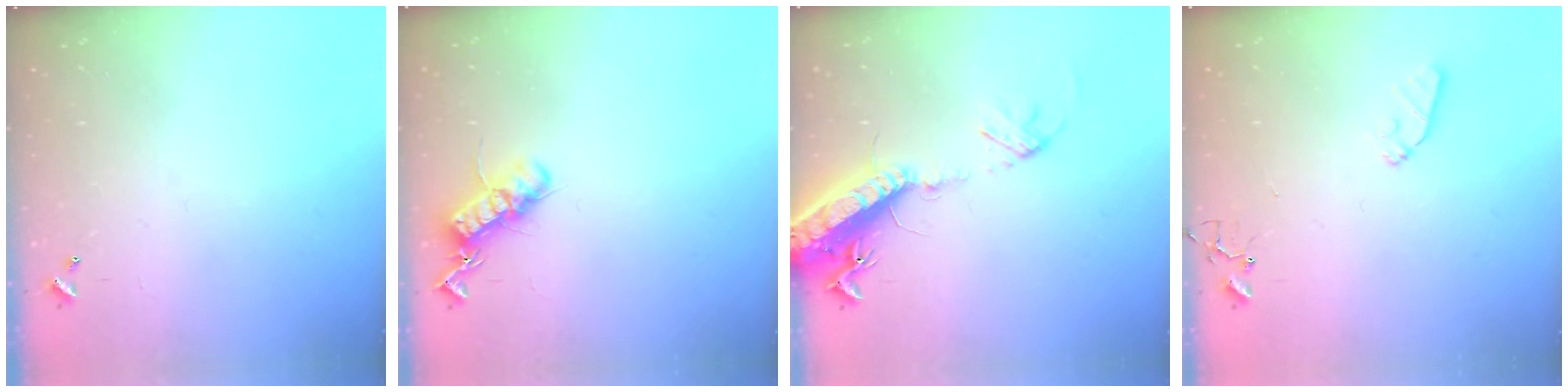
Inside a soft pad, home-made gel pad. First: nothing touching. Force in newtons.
{"total": 13.3, "press": 13.3, "slide": 0.3}
{"total": 17.8, "press": 17.3, "slide": 4.1}
{"total": 6.2, "press": 6.2, "slide": 0.9}